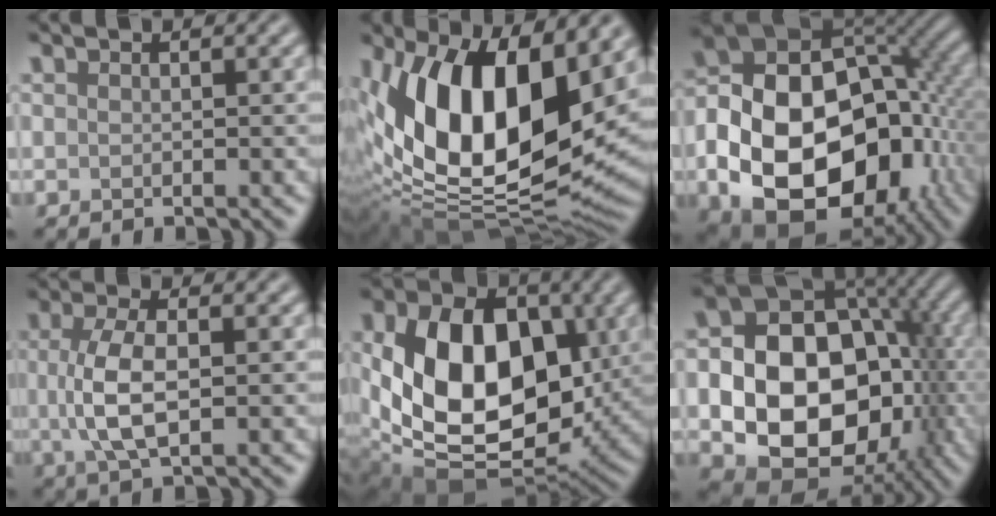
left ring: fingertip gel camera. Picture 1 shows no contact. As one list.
[{"total": 16.8, "force": [4.3, 8.7, 13.8], "torque": [-0.245, 0.005, 0.061]}, {"total": 19.1, "force": [-5.0, 13.1, 12.9], "torque": [-0.218, -0.017, -0.077]}, {"total": 4.6, "force": [0.1, 1.8, 4.3], "torque": [-0.098, 0.003, 0.000]}, {"total": 12.7, "force": [1.1, 8.6, 9.3], "torque": [-0.168, -0.014, 0.026]}, {"total": 16.3, "force": [-2.3, 12.6, 10.2], "torque": [-0.125, -0.019, -0.042]}]